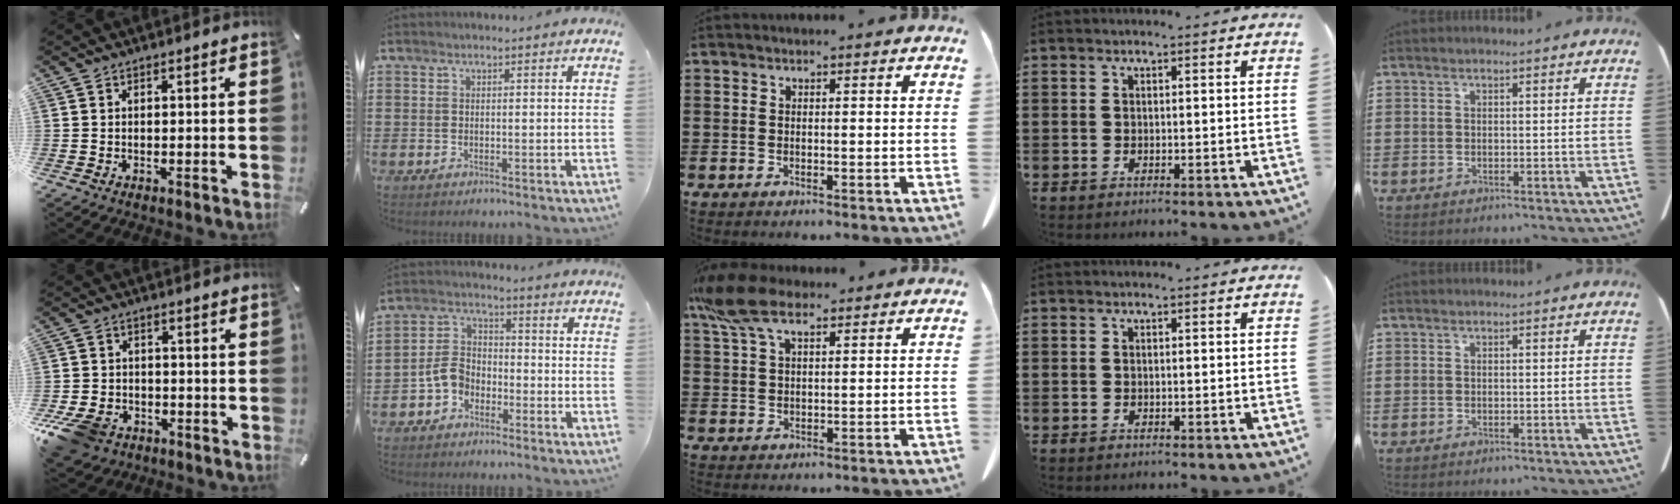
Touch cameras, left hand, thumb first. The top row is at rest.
{"thumb": {"total": 9.7, "force": [-5.8, 6.4, 4.3], "torque": [-0.105, 0.028, -0.110]}, "index": {"total": 5.4, "force": [-3.1, 3.6, 2.6], "torque": [-0.077, 0.006, -0.070]}, "middle": {"total": 8.2, "force": [5.4, 3.1, 5.4], "torque": [-0.131, -0.008, 0.098]}}